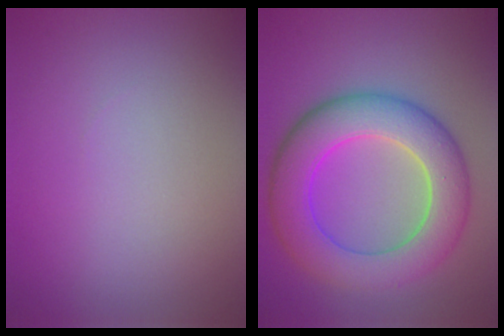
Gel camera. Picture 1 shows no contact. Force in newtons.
{"total": 8.4, "press": 8.4, "slide": 0.5}